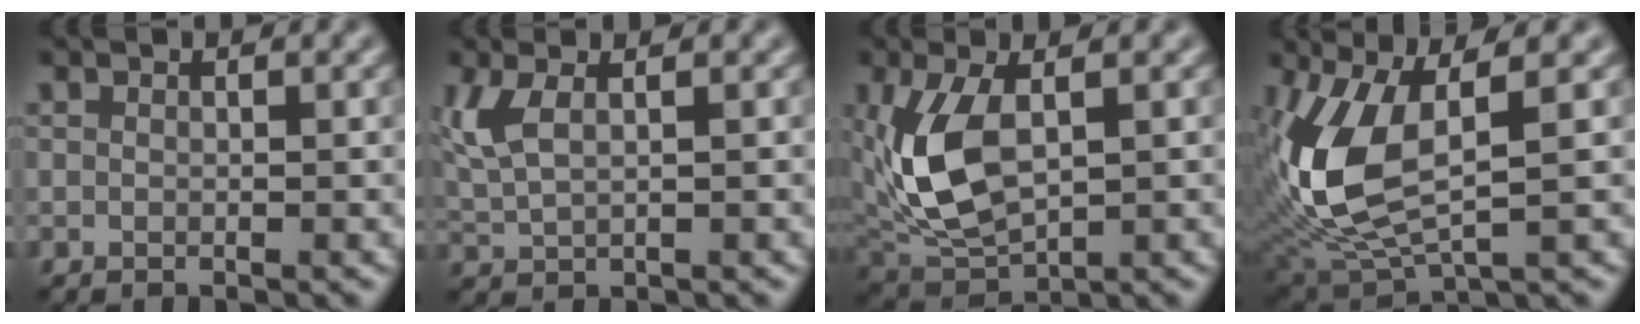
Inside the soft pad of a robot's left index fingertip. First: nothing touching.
{"total": 3.5, "force": [1.3, 1.4, 3.0], "torque": [-0.079, 0.007, 0.030]}
{"total": 7.4, "force": [0.8, 3.9, 6.2], "torque": [-0.151, 0.000, 0.021]}
{"total": 8.9, "force": [1.2, 3.9, 7.9], "torque": [-0.194, -0.005, 0.028]}